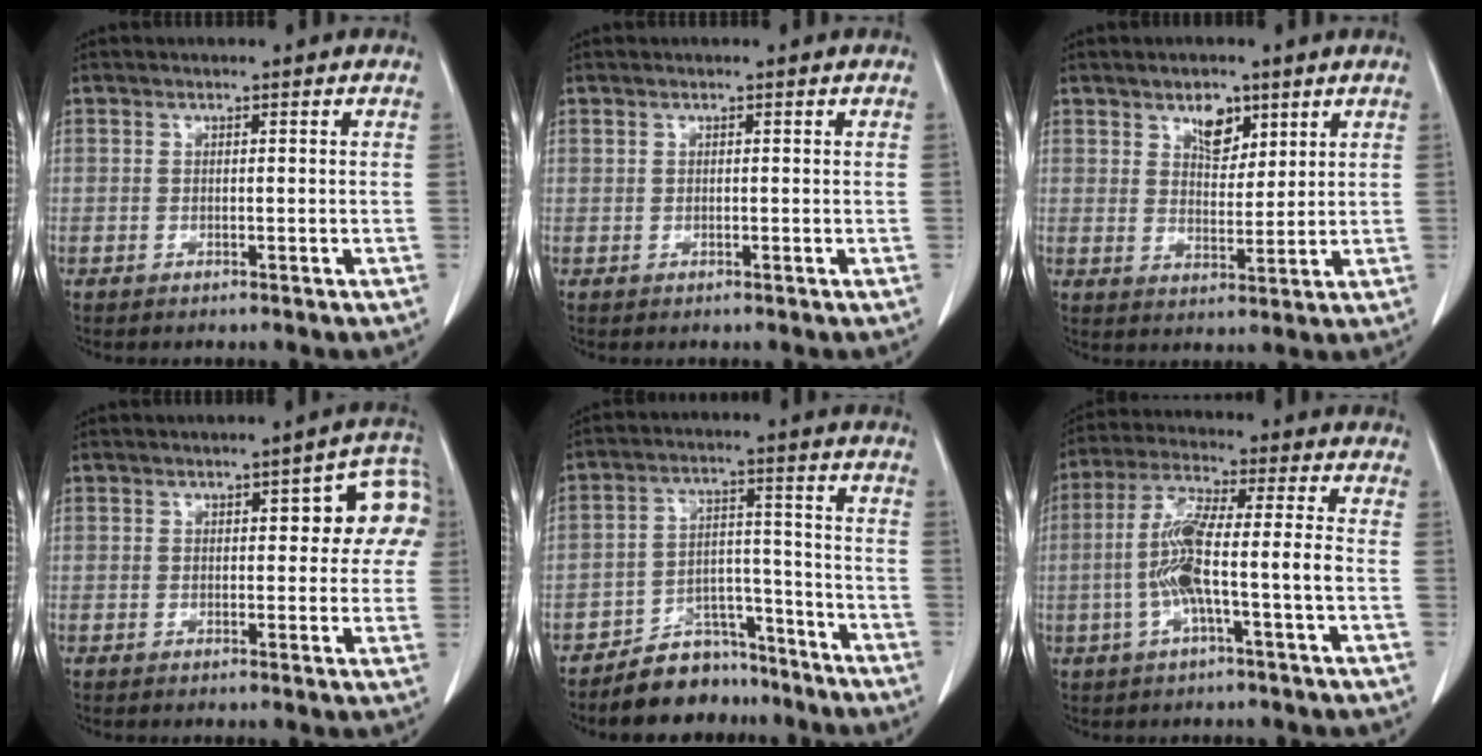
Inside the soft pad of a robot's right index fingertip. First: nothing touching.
{"total": 0.0}
{"total": 5.0, "force": [3.1, 2.7, 2.9], "torque": [-0.046, -0.002, 0.055]}
{"total": 8.1, "force": [2.1, 3.4, 7.1], "torque": [-0.066, 0.029, 0.019]}
{"total": 8.7, "force": [-7.5, 4.2, 1.2], "torque": [-0.010, 0.045, -0.124]}
{"total": 9.7, "force": [-2.1, 0.6, 9.5], "torque": [-0.195, 0.018, -0.043]}